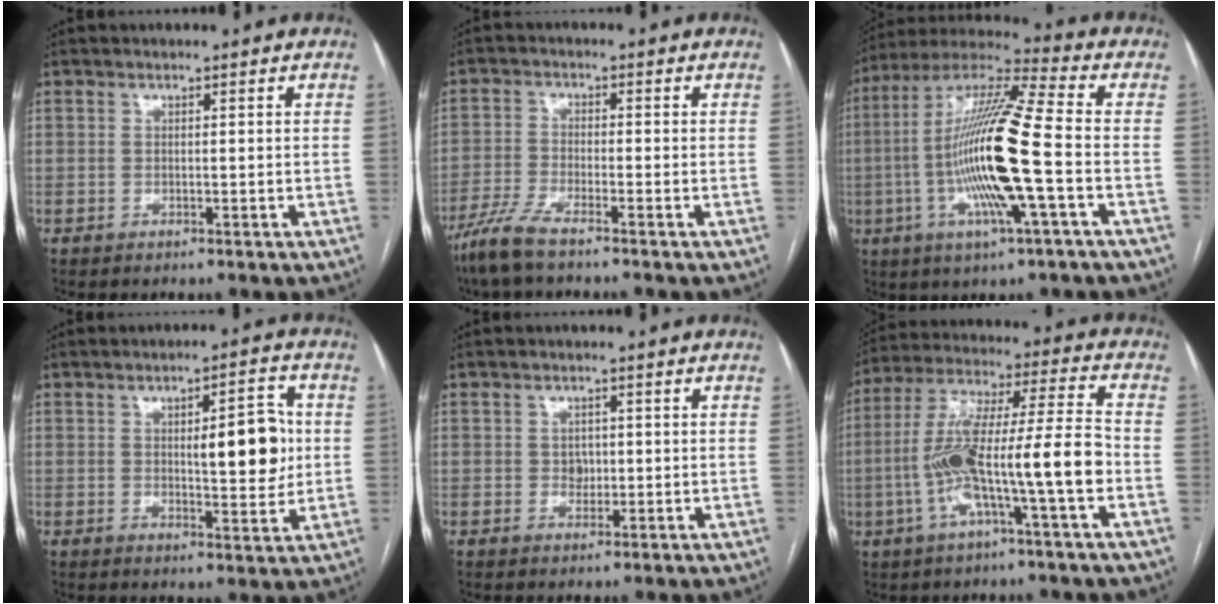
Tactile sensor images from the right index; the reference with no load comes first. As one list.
[{"total": 5.3, "force": [-4.2, 0.2, 3.2], "torque": [-0.076, -0.015, -0.091]}, {"total": 18.4, "force": [-3.3, 0.6, 18.1], "torque": [-0.361, -0.004, -0.069]}, {"total": 8.8, "force": [0.9, 2.5, 8.4], "torque": [-0.112, 0.005, 0.016]}, {"total": 1.9, "force": [0.1, 1.6, 1.1], "torque": [-0.014, 0.001, 0.003]}, {"total": 15.4, "force": [-4.1, 0.7, 14.8], "torque": [-0.283, 0.017, -0.075]}]